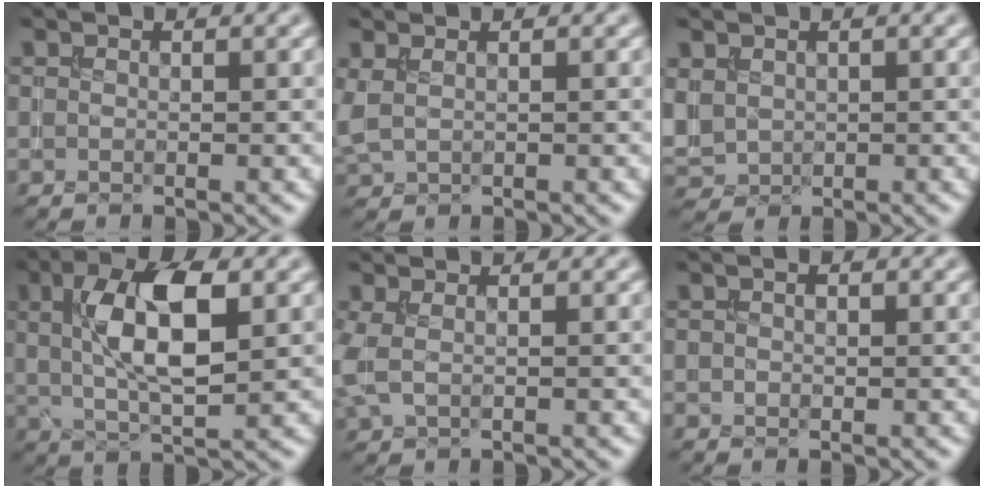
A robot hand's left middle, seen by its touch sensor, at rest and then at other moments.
{"total": 1.5, "force": [0.9, 0.7, 1.0], "torque": [-0.029, 0.004, 0.022]}
{"total": 2.2, "force": [0.6, 1.9, 0.9], "torque": [-0.030, -0.002, 0.017]}
{"total": 8.0, "force": [1.8, 3.1, 7.2], "torque": [-0.128, 0.010, 0.030]}
{"total": 2.0, "force": [0.1, 1.1, 1.7], "torque": [-0.051, 0.001, -0.001]}
{"total": 1.0, "force": [0.1, 0.7, 0.8], "torque": [-0.011, 0.000, 0.001]}